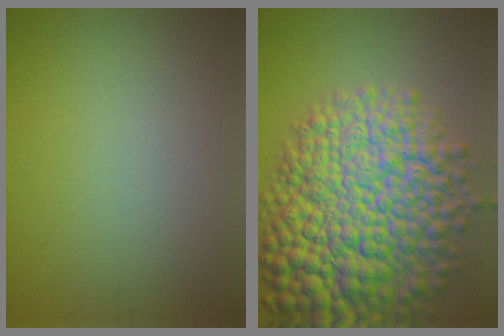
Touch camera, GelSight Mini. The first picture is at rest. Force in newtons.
{"total": 15.0, "press": 15.0, "slide": 0.4}